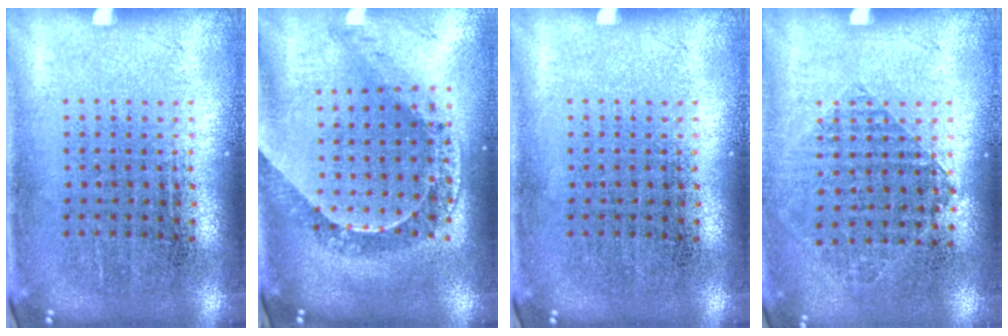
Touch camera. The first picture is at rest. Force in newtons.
{"total": 0.5, "press": 0.5, "slide": 0.1}
{"total": 0.0}
{"total": 0.9, "press": 0.9, "slide": 0.3}